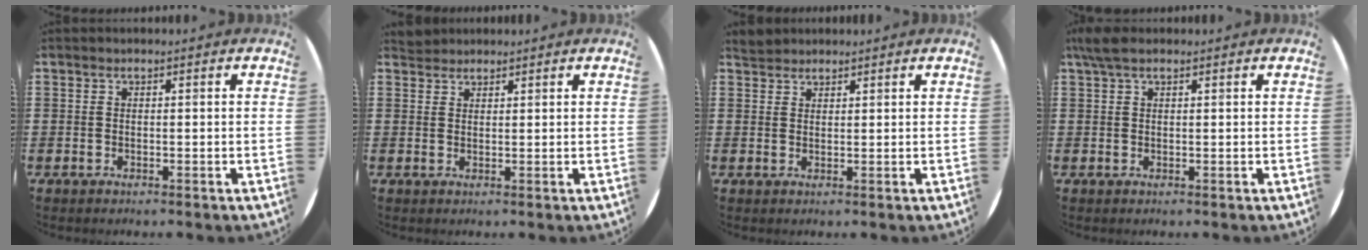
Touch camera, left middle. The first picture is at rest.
{"total": 1.6, "force": [1.5, 0.5, -0.1], "torque": [0.000, 0.004, 0.031]}
{"total": 2.2, "force": [2.1, 0.7, -0.1], "torque": [-0.003, 0.004, 0.042]}
{"total": 2.4, "force": [1.6, 0.8, 1.5], "torque": [-0.034, 0.007, 0.028]}